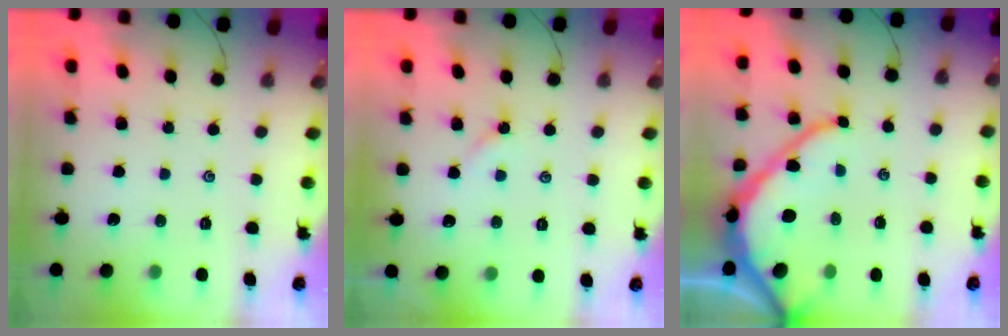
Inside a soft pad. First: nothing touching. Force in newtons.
{"total": 3.0, "press": 3.0, "slide": 0.4}
{"total": 12.9, "press": 12.9, "slide": 1.1}